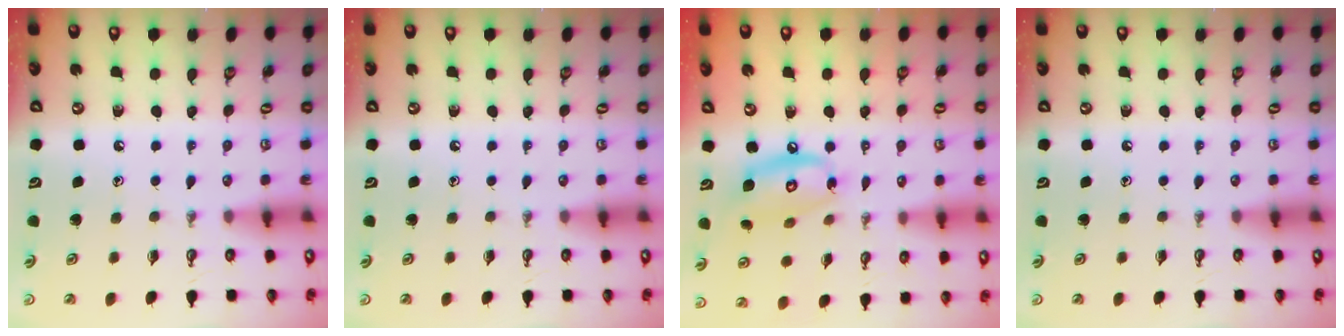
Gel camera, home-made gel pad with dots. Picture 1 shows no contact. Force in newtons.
{"total": 0.0}
{"total": 12.6, "press": 12.6, "slide": 1.1}
{"total": 0.0}